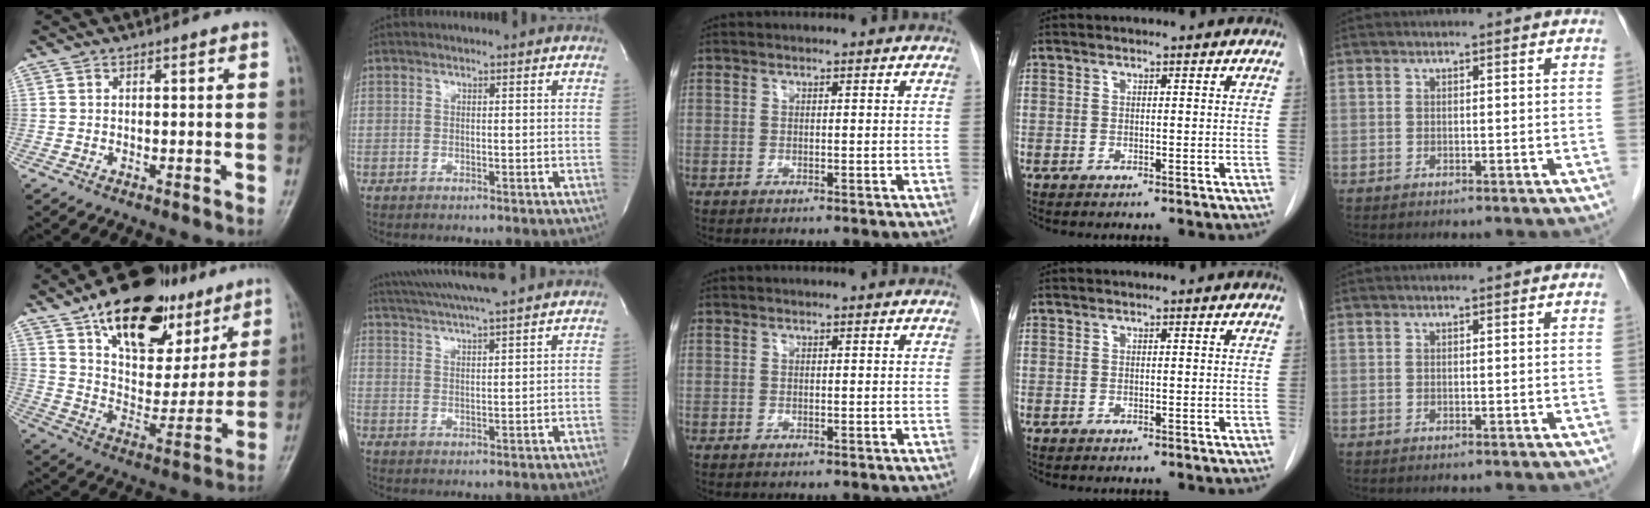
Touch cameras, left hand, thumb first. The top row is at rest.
{"thumb": {"total": 25.5, "force": [15.8, 13.4, 14.9], "torque": [-0.182, -0.039, 0.256]}, "index": {"total": 11.9, "force": [10.5, -0.4, 5.6], "torque": [-0.108, 0.023, 0.159]}}